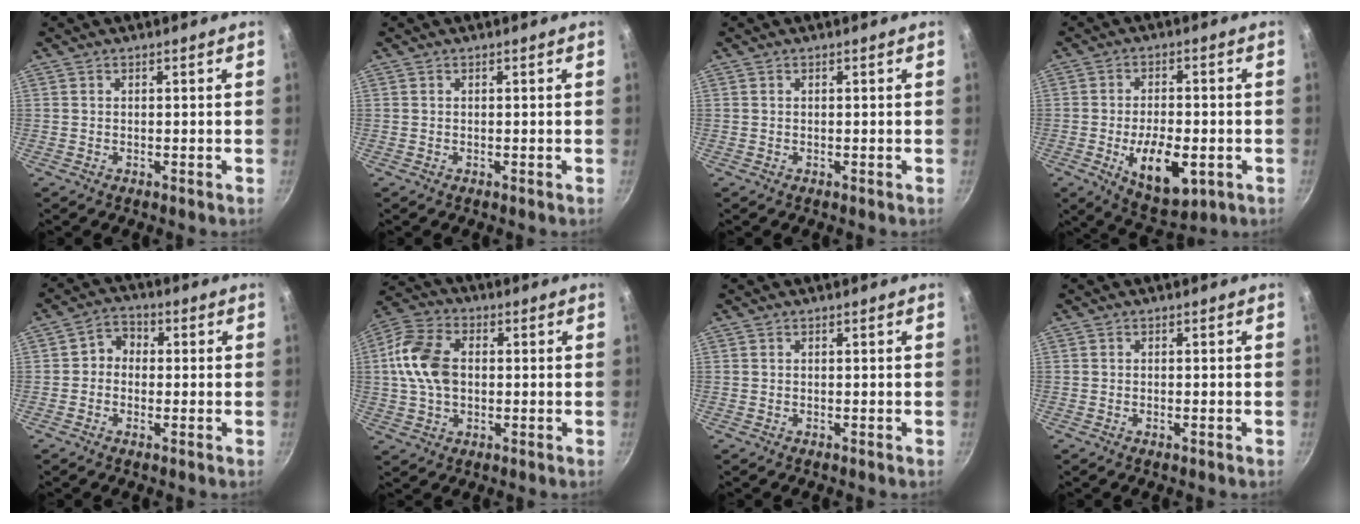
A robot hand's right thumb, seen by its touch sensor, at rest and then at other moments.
{"total": 0.0}
{"total": 0.0}
{"total": 12.4, "force": [-3.5, 6.1, 10.3], "torque": [-0.144, 0.003, -0.042]}
{"total": 4.8, "force": [0.2, 4.1, 2.5], "torque": [-0.022, 0.009, -0.011]}
{"total": 12.3, "force": [0.9, 8.3, 9.0], "torque": [-0.166, 0.019, 0.003]}
{"total": 0.0}
{"total": 0.8, "force": [-0.3, 0.2, 0.7], "torque": [-0.015, 0.002, -0.005]}